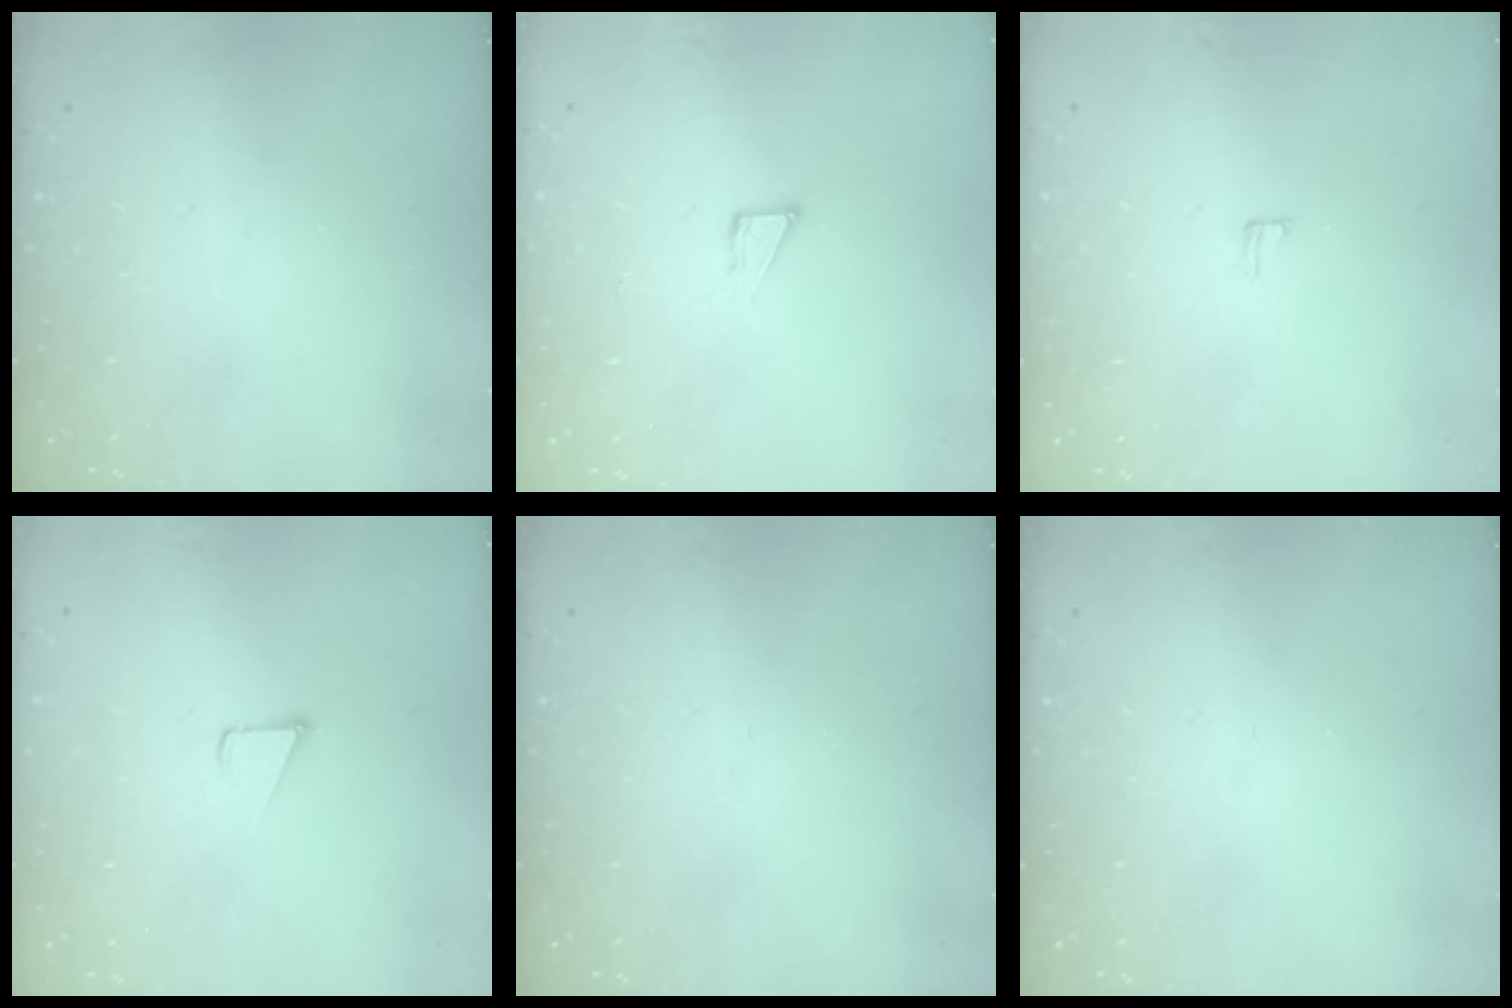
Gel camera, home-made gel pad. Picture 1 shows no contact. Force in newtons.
{"total": 2.8, "press": 2.8, "slide": 0.2}
{"total": 3.1, "press": 3.1, "slide": 0.2}
{"total": 2.3, "press": 2.3, "slide": 0.2}
{"total": 0.0}
{"total": 0.0}